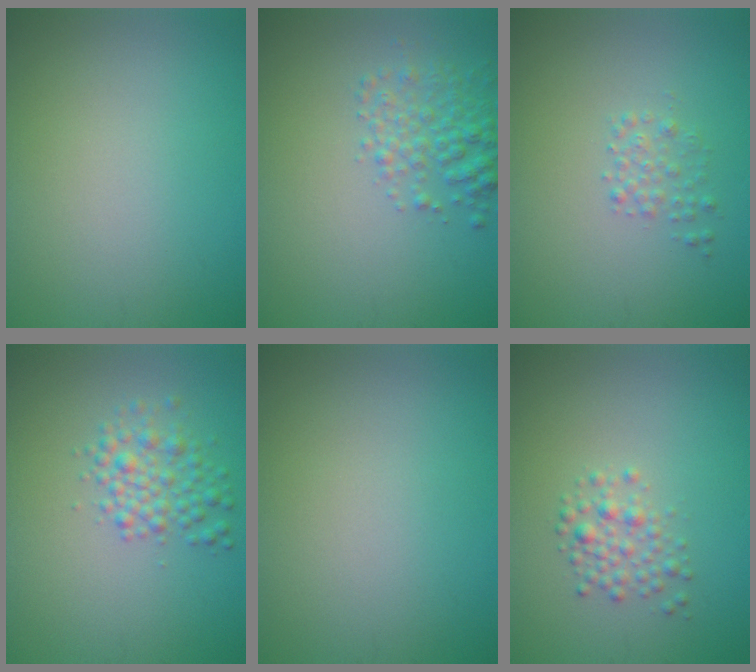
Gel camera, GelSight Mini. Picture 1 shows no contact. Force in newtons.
{"total": 3.1, "press": 3.1, "slide": 0.1}
{"total": 1.4, "press": 1.4, "slide": 0.1}
{"total": 2.8, "press": 2.8, "slide": 0.0}
{"total": 0.0}
{"total": 2.1, "press": 2.1, "slide": 0.1}